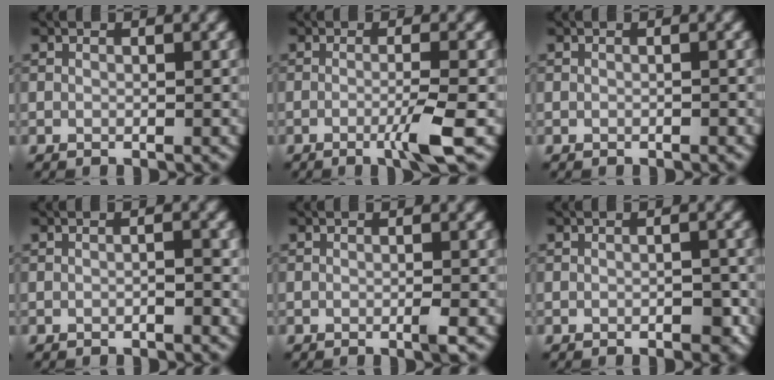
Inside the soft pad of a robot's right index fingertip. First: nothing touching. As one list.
[{"total": 3.2, "force": [-1.0, 0.2, 3.0], "torque": [-0.048, 0.000, -0.027]}, {"total": 0.0}, {"total": 0.9, "force": [-0.4, 0.1, 0.8], "torque": [-0.013, 0.003, -0.007]}, {"total": 0.9, "force": [-0.3, 0.0, 0.9], "torque": [-0.014, -0.001, -0.009]}, {"total": 1.4, "force": [-0.7, 0.6, 1.1], "torque": [-0.015, 0.000, -0.009]}]